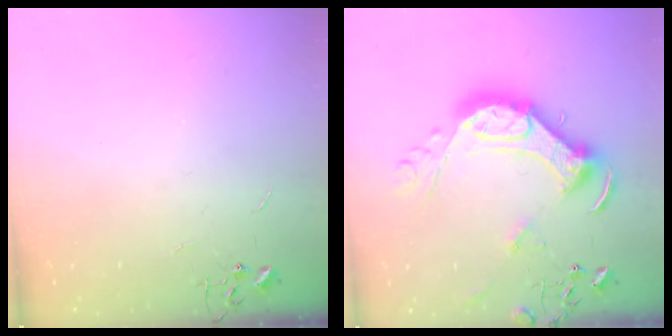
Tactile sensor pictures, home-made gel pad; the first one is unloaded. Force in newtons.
{"total": 19.1, "press": 19.0, "slide": 1.4}